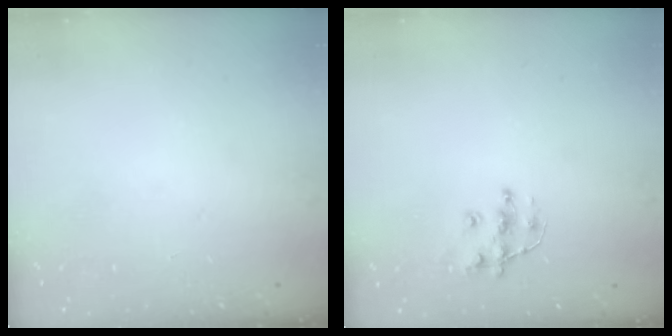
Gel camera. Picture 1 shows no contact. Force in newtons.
{"total": 8.8, "press": 8.8, "slide": 0.6}